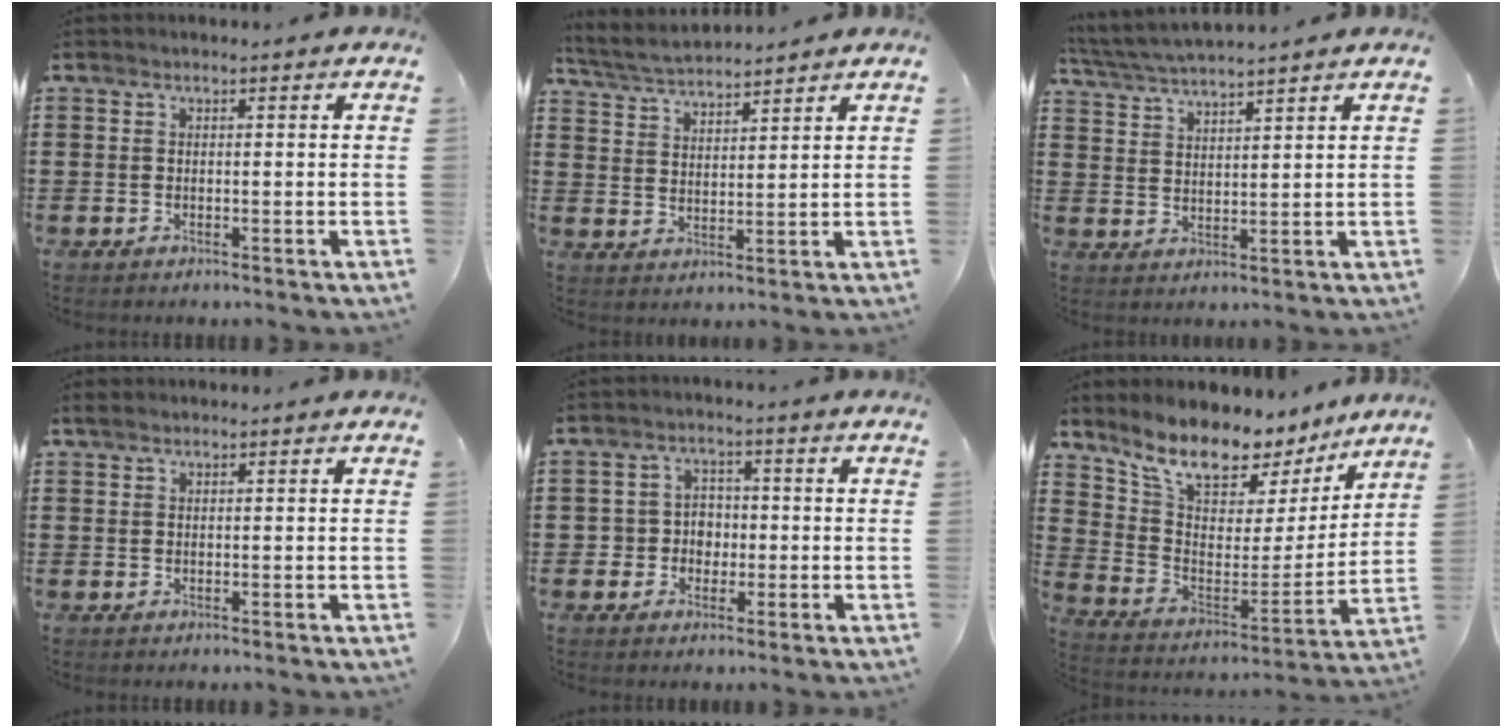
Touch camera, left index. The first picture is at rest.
{"total": 4.3, "force": [4.2, 0.3, 0.8], "torque": [-0.033, -0.016, 0.074]}
{"total": 4.2, "force": [4.1, -0.2, 1.0], "torque": [-0.034, -0.018, 0.073]}
{"total": 1.0, "force": [0.7, 0.4, 0.5], "torque": [-0.013, 0.003, 0.014]}
{"total": 3.6, "force": [-0.6, 3.4, 1.1], "torque": [-0.036, 0.007, -0.017]}
{"total": 10.2, "force": [9.0, 3.2, 3.5], "torque": [-0.094, -0.070, 0.156]}